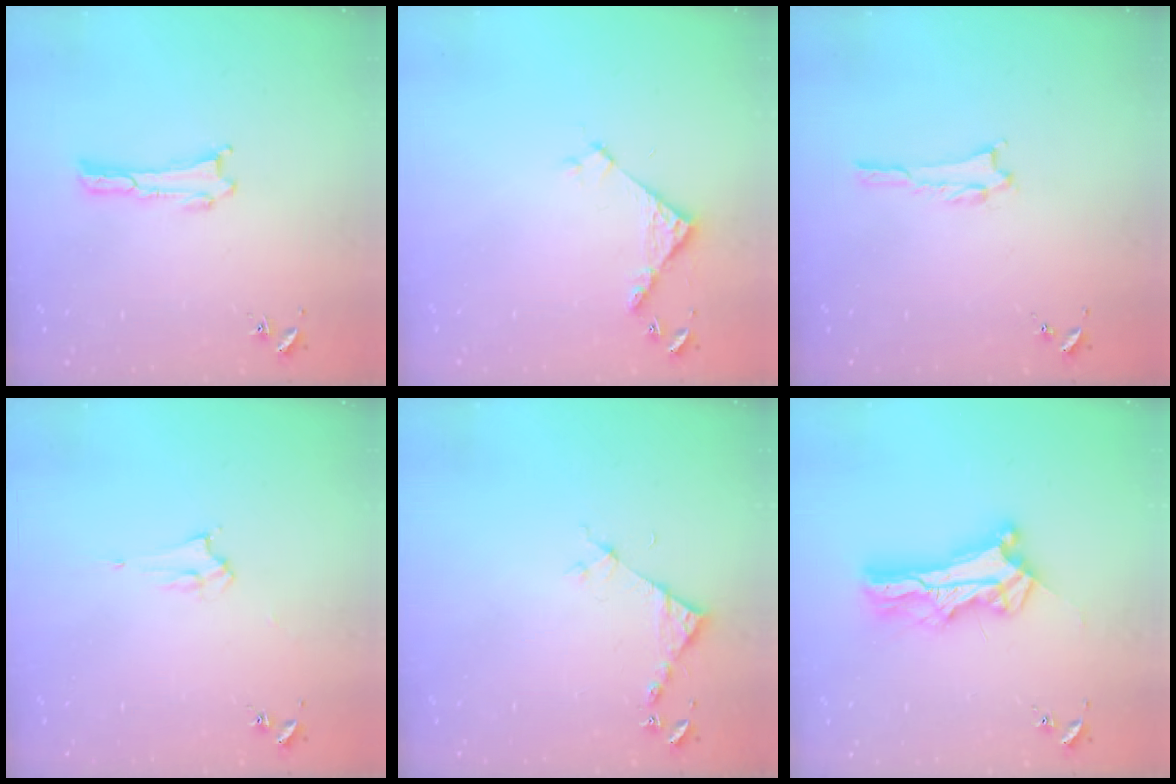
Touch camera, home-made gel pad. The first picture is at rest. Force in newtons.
{"total": 4.0, "press": 4.0, "slide": 0.3}
{"total": 1.0, "press": 1.0, "slide": 0.2}
{"total": 2.1, "press": 2.1, "slide": 0.2}
{"total": 4.1, "press": 4.1, "slide": 0.3}
{"total": 9.8, "press": 9.8, "slide": 0.8}